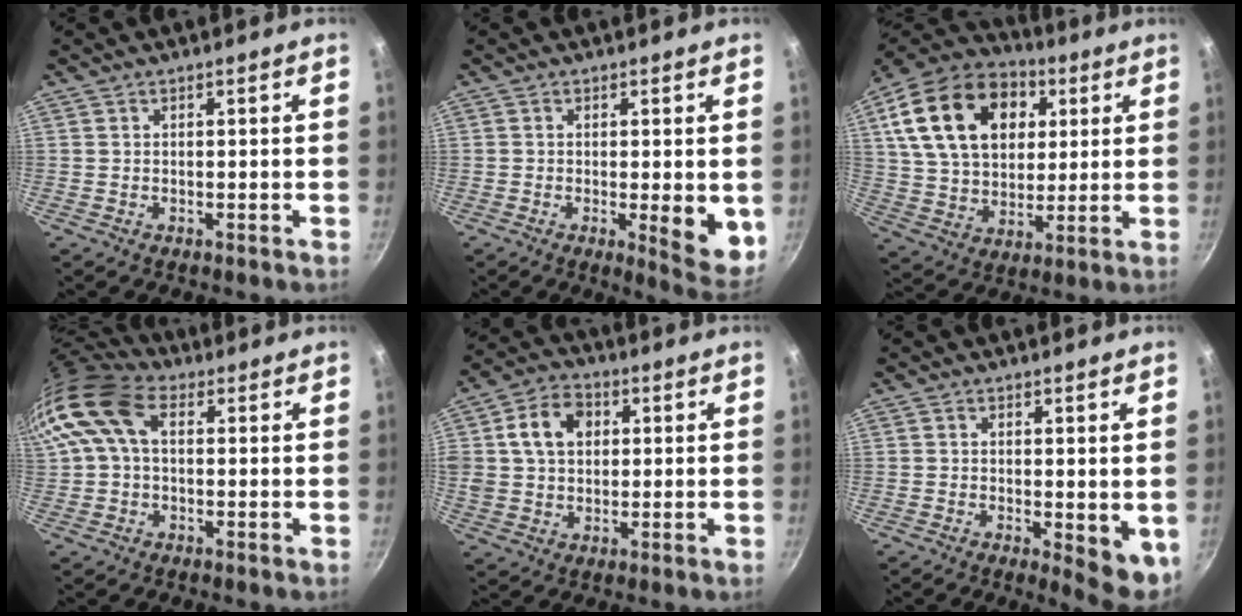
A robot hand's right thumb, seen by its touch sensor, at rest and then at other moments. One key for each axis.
{"total": 8.1, "fx": -0.8, "fy": 2.2, "fz": 7.7, "tx": -0.088, "ty": -0.015, "tz": -0.007}
{"total": 24.3, "fx": 7.4, "fy": 16.8, "fz": 15.9, "tx": -0.261, "ty": 0.003, "tz": 0.126}
{"total": 12.7, "fx": 3.2, "fy": 8.0, "fz": 9.3, "tx": -0.176, "ty": 0.025, "tz": 0.045}
{"total": 10.8, "fx": 2.7, "fy": 8.2, "fz": 6.5, "tx": -0.097, "ty": 0.011, "tz": 0.036}
{"total": 6.5, "fx": -0.5, "fy": 2.5, "fz": 6.0, "tx": -0.067, "ty": -0.007, "tz": -0.001}